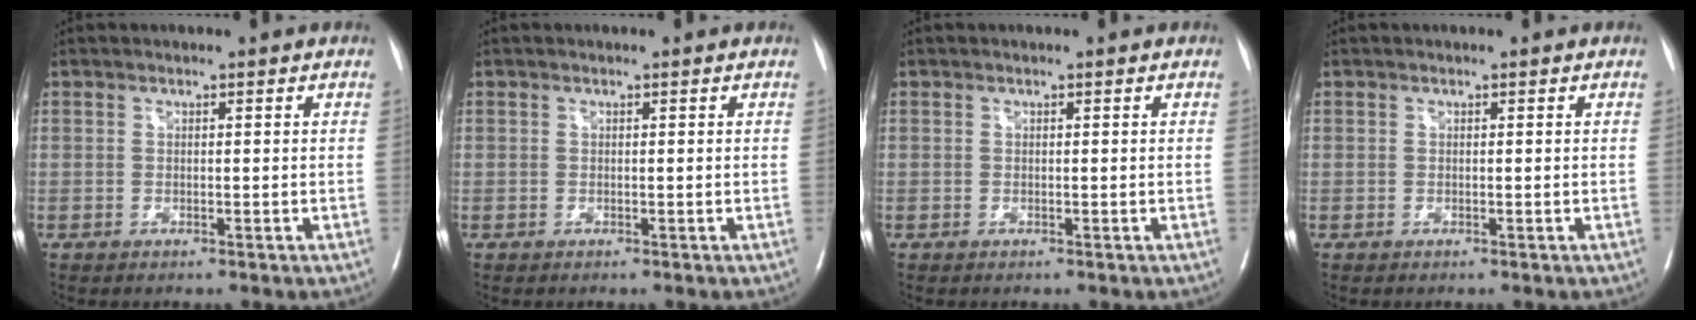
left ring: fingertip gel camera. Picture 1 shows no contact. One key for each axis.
{"total": 0.0}
{"total": 0.0}
{"total": 0.0}